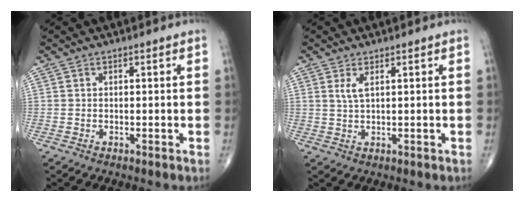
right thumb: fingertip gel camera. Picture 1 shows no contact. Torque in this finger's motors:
{"motor_torque": [-0.01, -0.05, 0.32, 0.19, 0.02]}